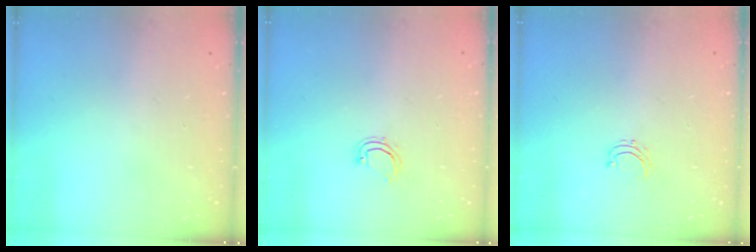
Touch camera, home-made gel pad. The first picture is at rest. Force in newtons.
{"total": 4.7, "press": 4.6, "slide": 0.9}
{"total": 3.1, "press": 3.1, "slide": 0.2}